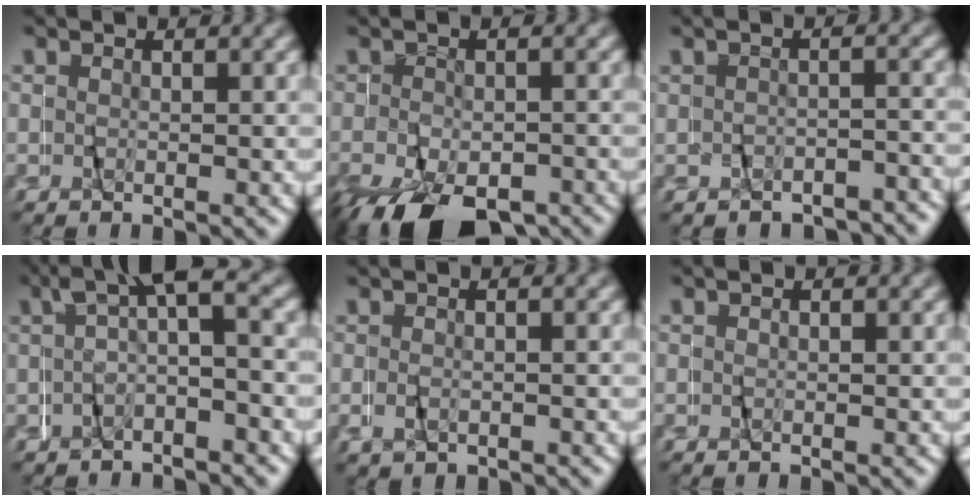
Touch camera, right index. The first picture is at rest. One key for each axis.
{"total": 9.1, "fx": -5.7, "fy": 5.0, "fz": 5.0, "tx": -0.107, "ty": -0.044, "tz": -0.070}
{"total": 2.9, "fx": -2.3, "fy": 1.7, "fz": 0.5, "tx": -0.021, "ty": 0.006, "tz": -0.043}
{"total": 2.9, "fx": 0.6, "fy": 0.2, "fz": 2.8, "tx": -0.039, "ty": 0.020, "tz": -0.004}
{"total": 1.0, "fx": -0.7, "fy": 0.4, "fz": 0.5, "tx": -0.021, "ty": -0.006, "tz": -0.006}
{"total": 0.0}